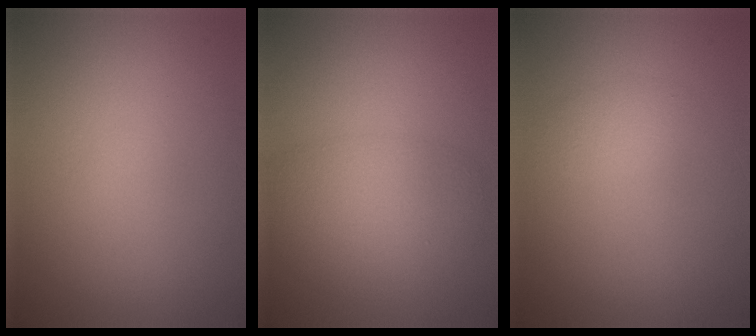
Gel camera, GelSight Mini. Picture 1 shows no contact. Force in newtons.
{"total": 4.0, "press": 4.0, "slide": 0.2}
{"total": 1.1, "press": 1.1, "slide": 0.0}